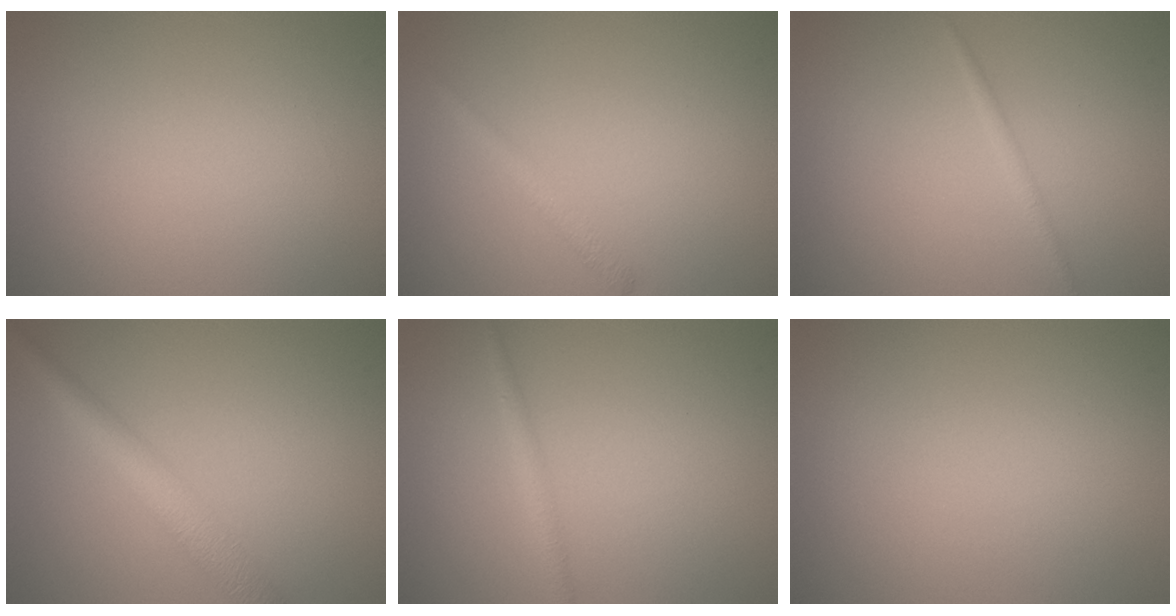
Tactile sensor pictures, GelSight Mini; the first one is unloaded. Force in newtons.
{"total": 1.4, "press": 1.4, "slide": 0.1}
{"total": 0.9, "press": 0.9, "slide": 0.0}
{"total": 3.9, "press": 3.9, "slide": 0.1}
{"total": 1.3, "press": 1.3, "slide": 0.1}
{"total": 0.0}